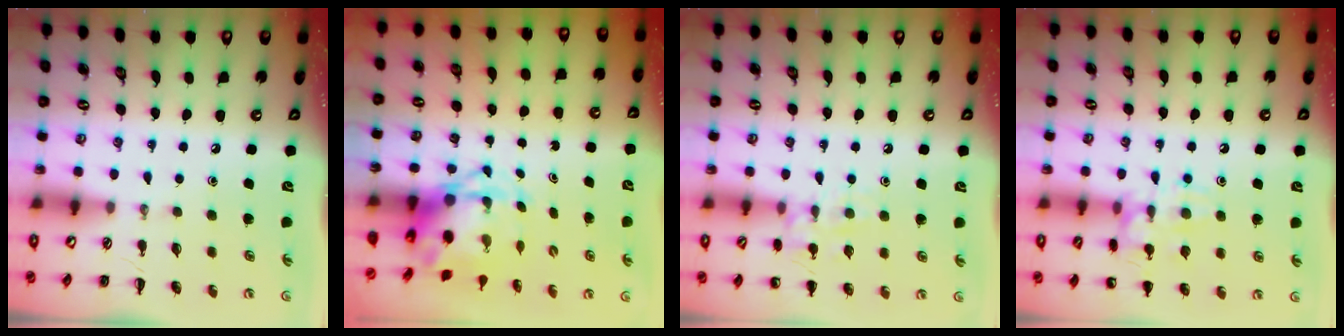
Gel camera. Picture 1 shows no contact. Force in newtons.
{"total": 4.2, "press": 4.1, "slide": 0.9}
{"total": 9.1, "press": 9.1, "slide": 1.2}
{"total": 13.4, "press": 13.4, "slide": 0.9}